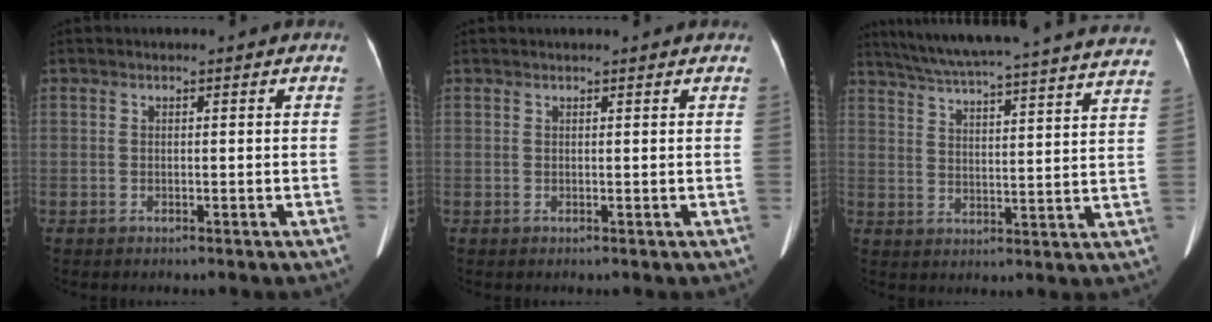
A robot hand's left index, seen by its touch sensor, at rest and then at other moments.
{"total": 3.0, "force": [2.8, 0.3, 1.1], "torque": [-0.011, 0.027, 0.032]}
{"total": 32.2, "force": [29.5, 1.2, 12.8], "torque": [-0.212, -0.048, 0.368]}